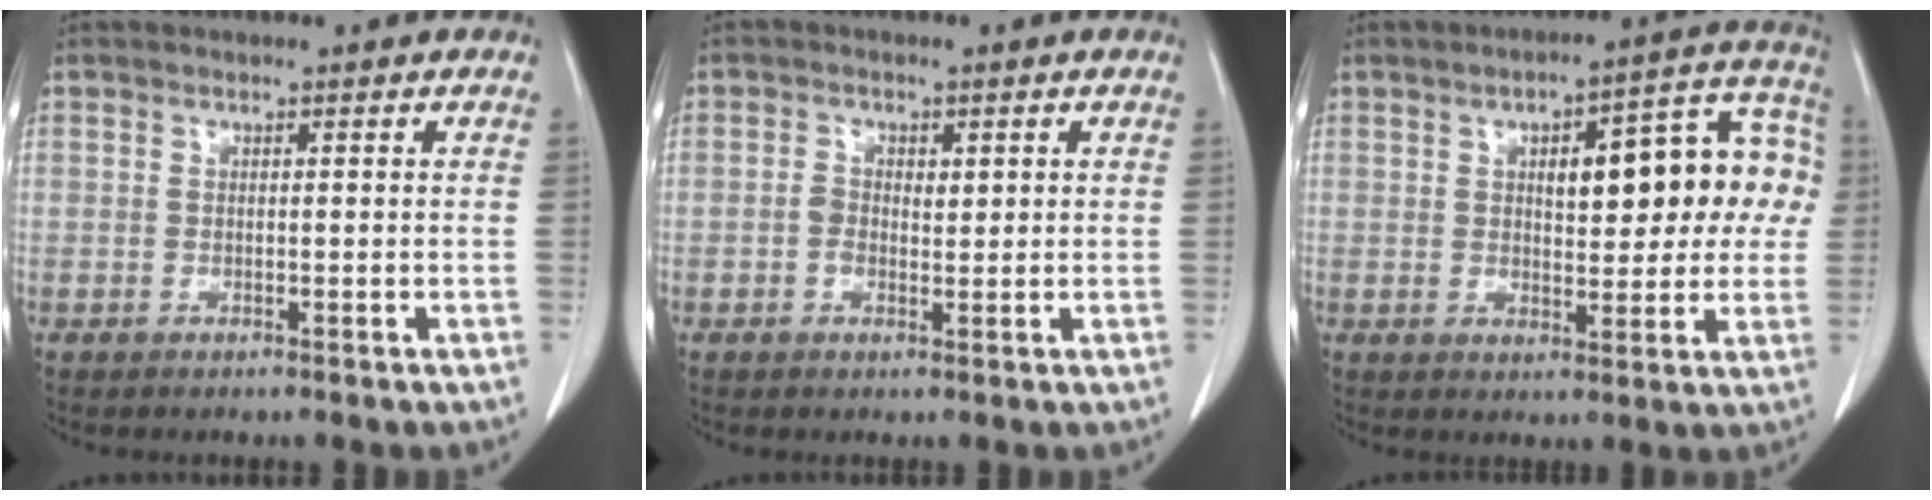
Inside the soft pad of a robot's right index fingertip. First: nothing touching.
{"total": 2.5, "force": [0.2, 1.8, 1.7], "torque": [-0.031, 0.005, 0.004]}
{"total": 14.5, "force": [2.5, 5.4, 13.2], "torque": [-0.159, 0.044, 0.035]}